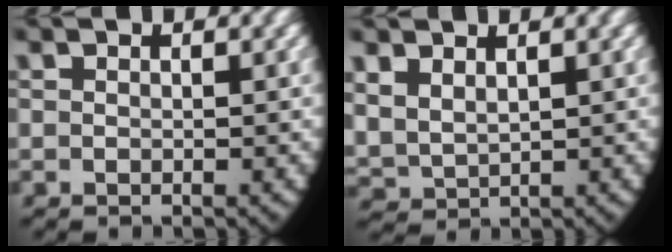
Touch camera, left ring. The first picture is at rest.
{"total": 3.8, "force": [1.4, 3.3, 1.4], "torque": [-0.058, -0.013, 0.039]}